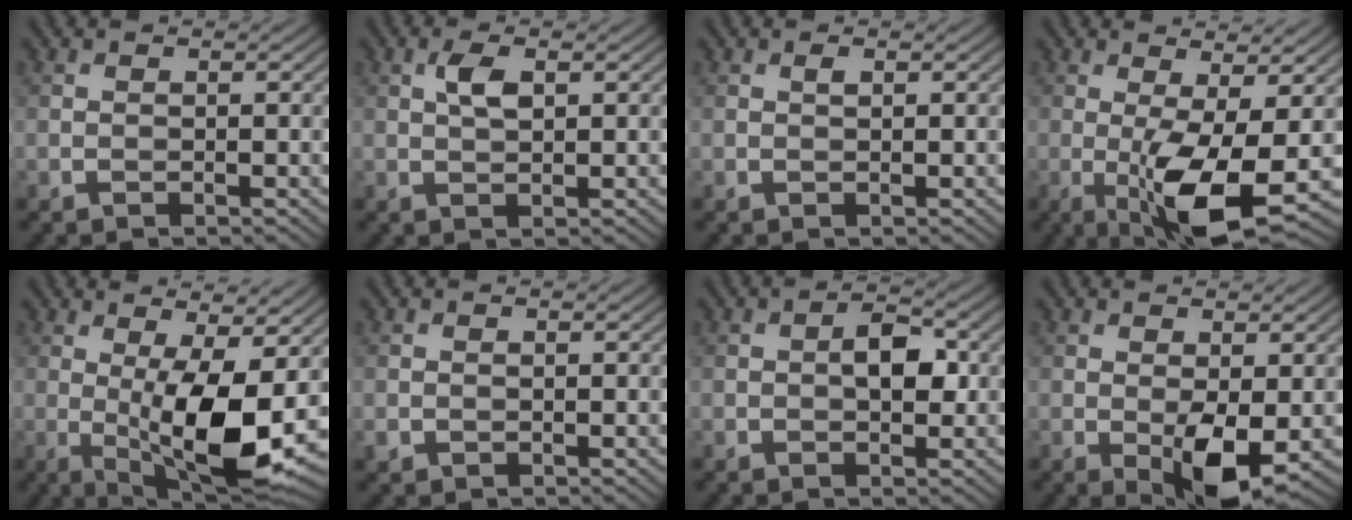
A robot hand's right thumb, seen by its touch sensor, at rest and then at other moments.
{"total": 2.7, "force": [0.9, 1.2, 2.3], "torque": [-0.049, 0.004, 0.016]}
{"total": 0.6, "force": [0.3, 0.2, 0.4], "torque": [-0.008, 0.002, 0.004]}
{"total": 8.8, "force": [-1.8, 2.2, 8.3], "torque": [-0.156, -0.006, -0.028]}
{"total": 11.8, "force": [-0.5, 3.6, 11.2], "torque": [-0.191, -0.010, -0.006]}
{"total": 0.7, "force": [-0.2, 0.7, 0.3], "torque": [-0.007, -0.006, -0.002]}
{"total": 3.6, "force": [0.1, 1.9, 3.1], "torque": [-0.048, 0.004, -0.004]}
{"total": 5.1, "force": [-0.9, 2.0, 4.6], "torque": [-0.083, -0.004, -0.014]}